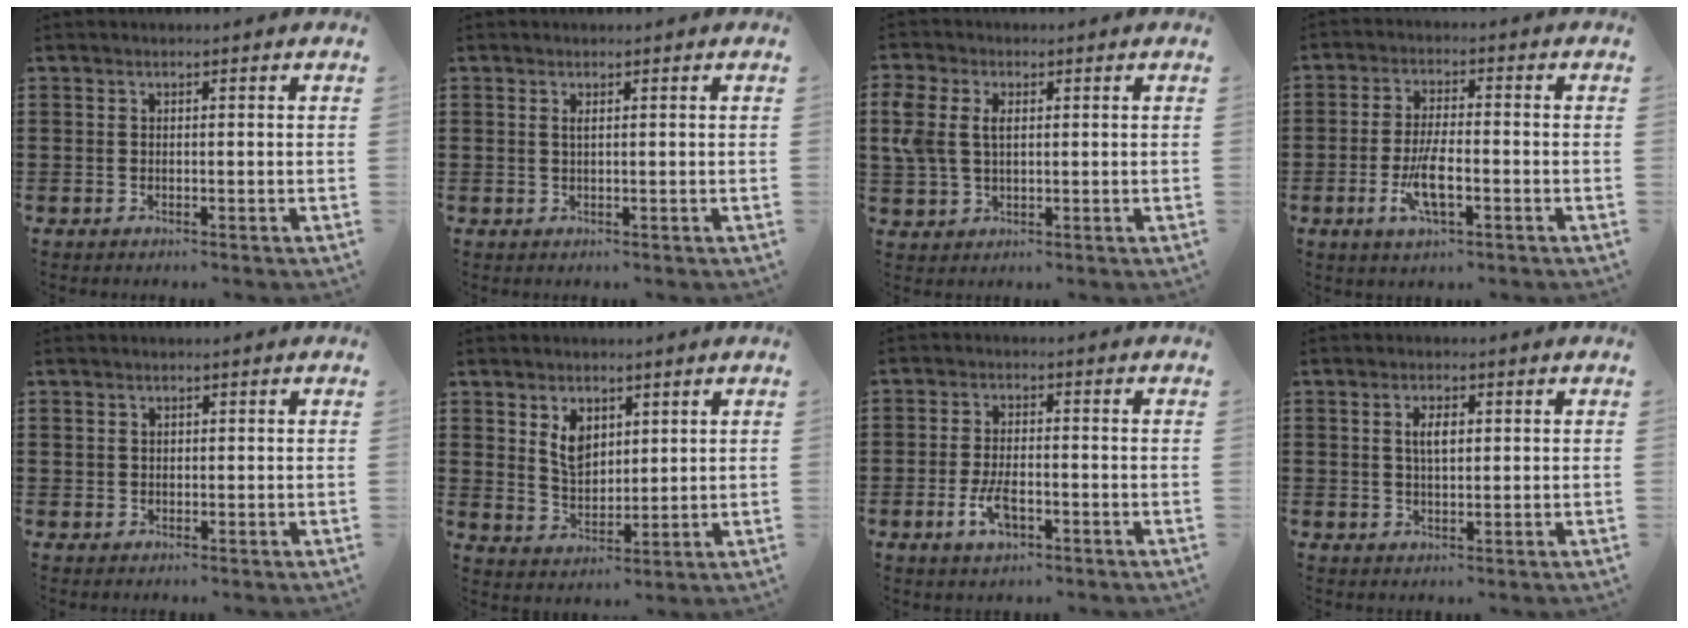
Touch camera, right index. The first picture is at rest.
{"total": 0.8, "force": [0.3, 0.2, 0.7], "torque": [-0.015, 0.001, 0.005]}
{"total": 5.0, "force": [1.3, 3.2, 3.6], "torque": [-0.103, 0.004, 0.015]}
{"total": 6.9, "force": [-2.2, 2.1, 6.2], "torque": [-0.135, -0.011, -0.044]}
{"total": 1.1, "force": [0.7, 0.8, 0.2], "torque": [-0.005, 0.003, 0.013]}
{"total": 5.1, "force": [2.4, 3.4, 3.1], "torque": [-0.064, 0.007, 0.042]}
{"total": 5.1, "force": [-2.0, 2.3, 4.1], "torque": [-0.088, 0.000, -0.039]}
{"total": 3.2, "force": [0.6, 1.3, 2.8], "torque": [-0.058, 0.007, 0.009]}